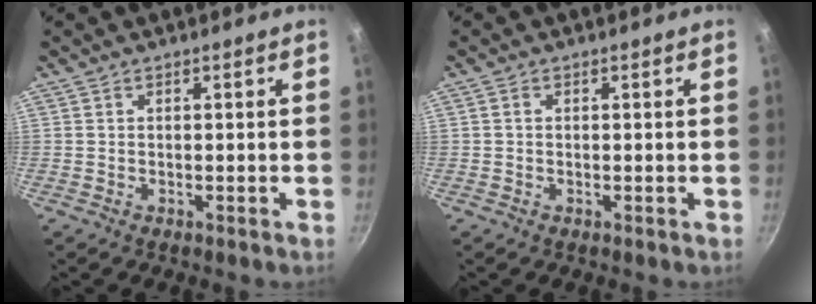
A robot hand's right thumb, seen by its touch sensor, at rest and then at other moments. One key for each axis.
{"total": 0.7, "fx": 0.1, "fy": 0.6, "fz": 0.4, "tx": -0.006, "ty": 0.004, "tz": 0.001}